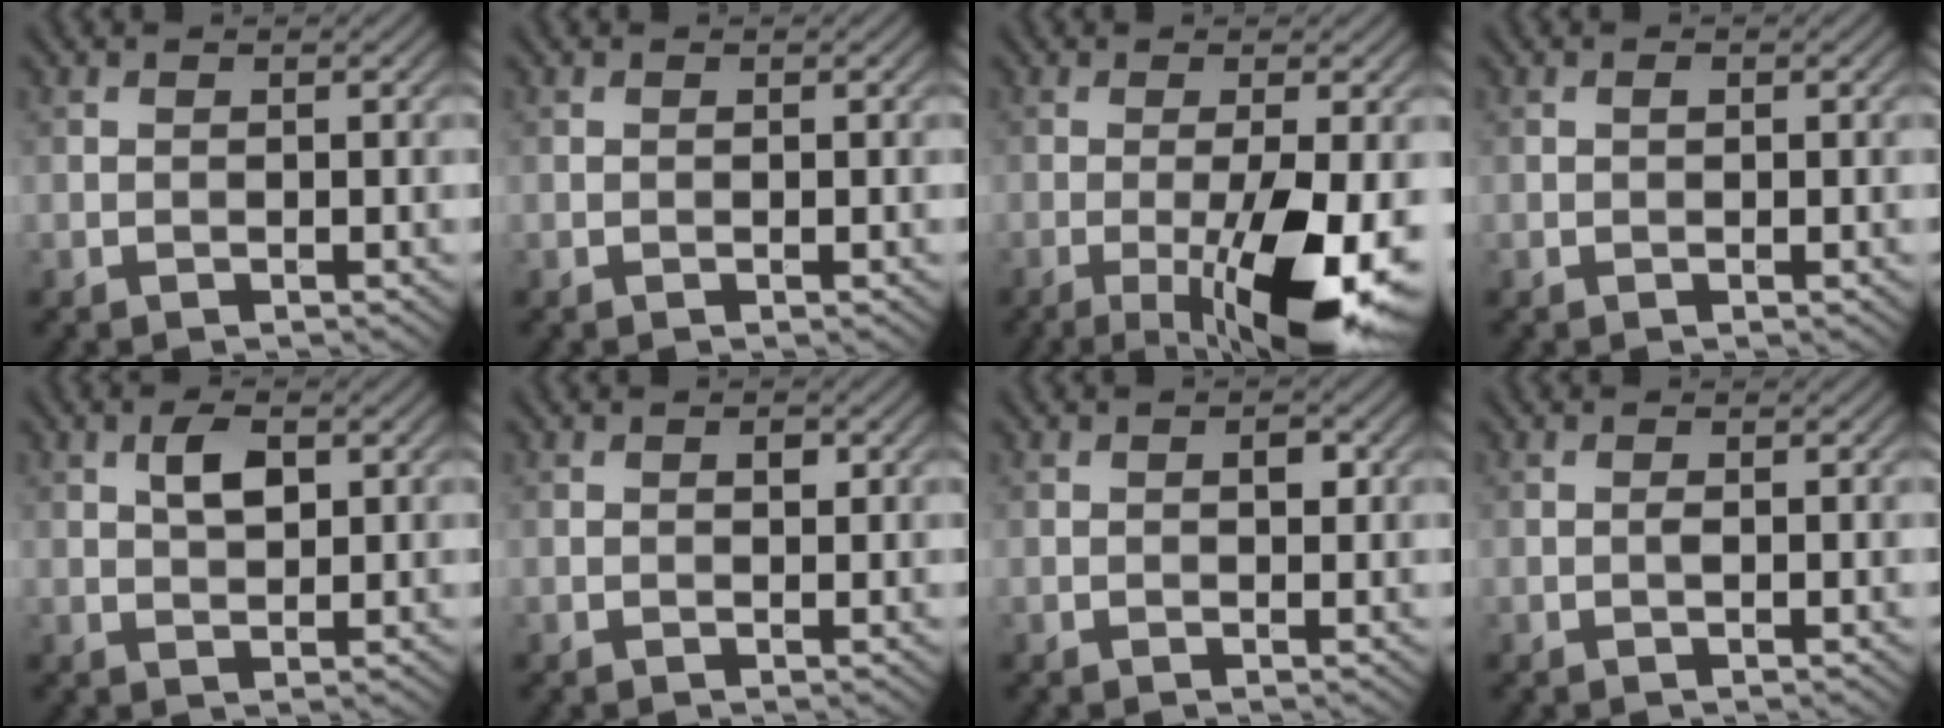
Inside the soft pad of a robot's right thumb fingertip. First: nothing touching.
{"total": 0.0}
{"total": 11.5, "force": [-4.0, 2.3, 10.5], "torque": [-0.168, -0.008, -0.055]}
{"total": 0.6, "force": [0.1, 0.2, 0.5], "torque": [-0.009, 0.000, 0.001]}
{"total": 3.4, "force": [1.1, 1.6, 2.8], "torque": [-0.055, 0.004, 0.020]}
{"total": 0.9, "force": [0.3, 0.5, 0.6], "torque": [-0.005, -0.003, 0.004]}
{"total": 1.2, "force": [0.2, 0.7, 0.9], "torque": [-0.010, -0.001, 0.001]}
{"total": 0.6, "force": [-0.1, 0.1, 0.5], "torque": [-0.013, 0.001, -0.002]}